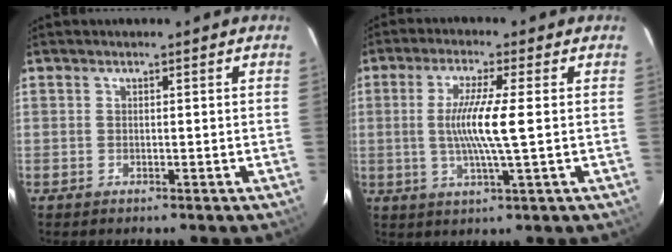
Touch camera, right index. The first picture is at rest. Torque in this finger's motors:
{"motor_torque": [1.10, -0.07, 0.74, 0.21]}